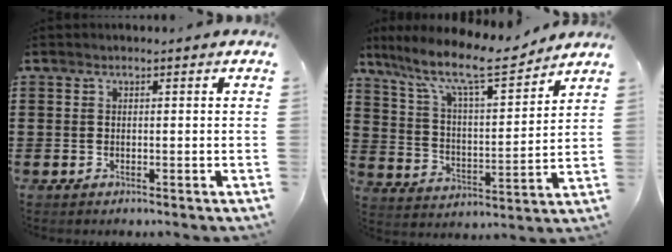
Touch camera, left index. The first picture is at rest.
{"total": 10.5, "force": [8.5, 1.6, 5.9], "torque": [-0.139, -0.049, 0.141]}